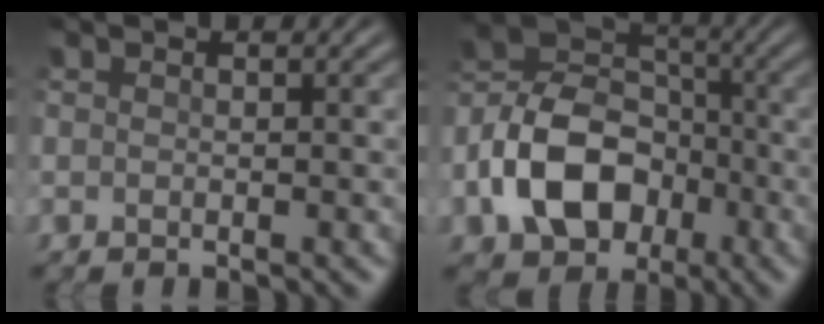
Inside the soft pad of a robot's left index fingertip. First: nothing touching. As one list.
[{"total": 9.4, "force": [-3.4, 6.6, 5.8], "torque": [-0.119, 0.004, -0.069]}]